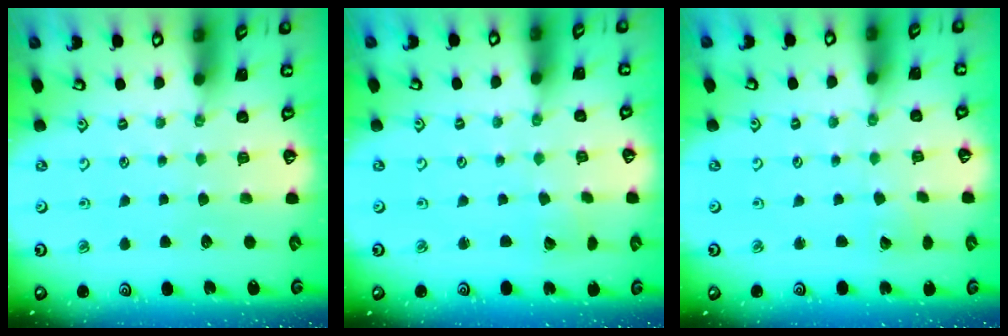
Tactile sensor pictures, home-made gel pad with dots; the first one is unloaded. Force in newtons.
{"total": 1.2, "press": 1.2, "slide": 0.1}
{"total": 2.5, "press": 2.5, "slide": 0.3}